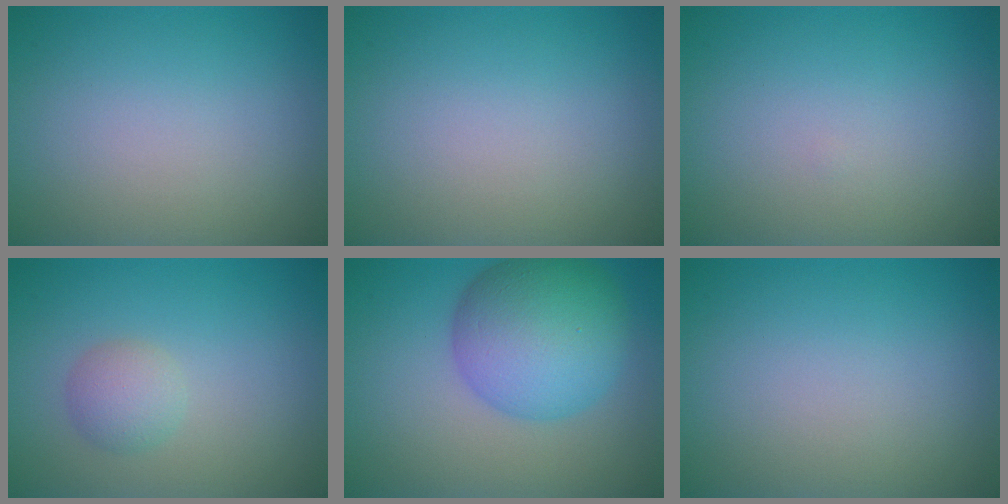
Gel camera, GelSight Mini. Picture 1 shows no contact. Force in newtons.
{"total": 0.0}
{"total": 0.0}
{"total": 2.0, "press": 2.0, "slide": 0.1}
{"total": 9.0, "press": 9.0, "slide": 0.3}
{"total": 0.0}